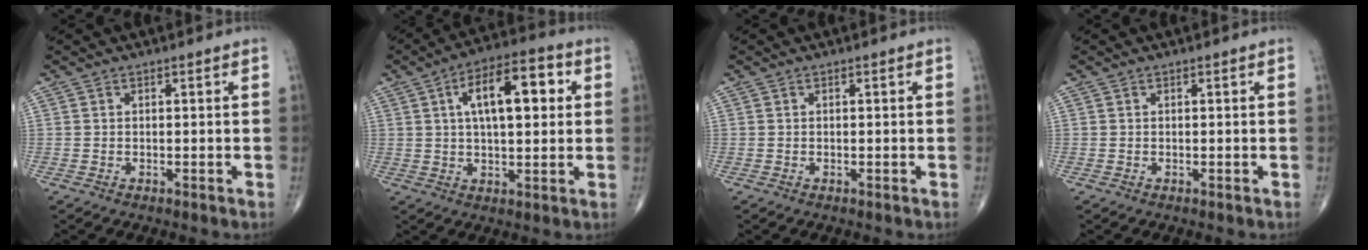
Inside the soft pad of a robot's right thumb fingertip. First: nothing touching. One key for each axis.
{"total": 13.6, "fx": 3.4, "fy": 5.9, "fz": 11.8, "tx": -0.171, "ty": 0.018, "tz": 0.047}
{"total": 0.0}
{"total": 0.0}